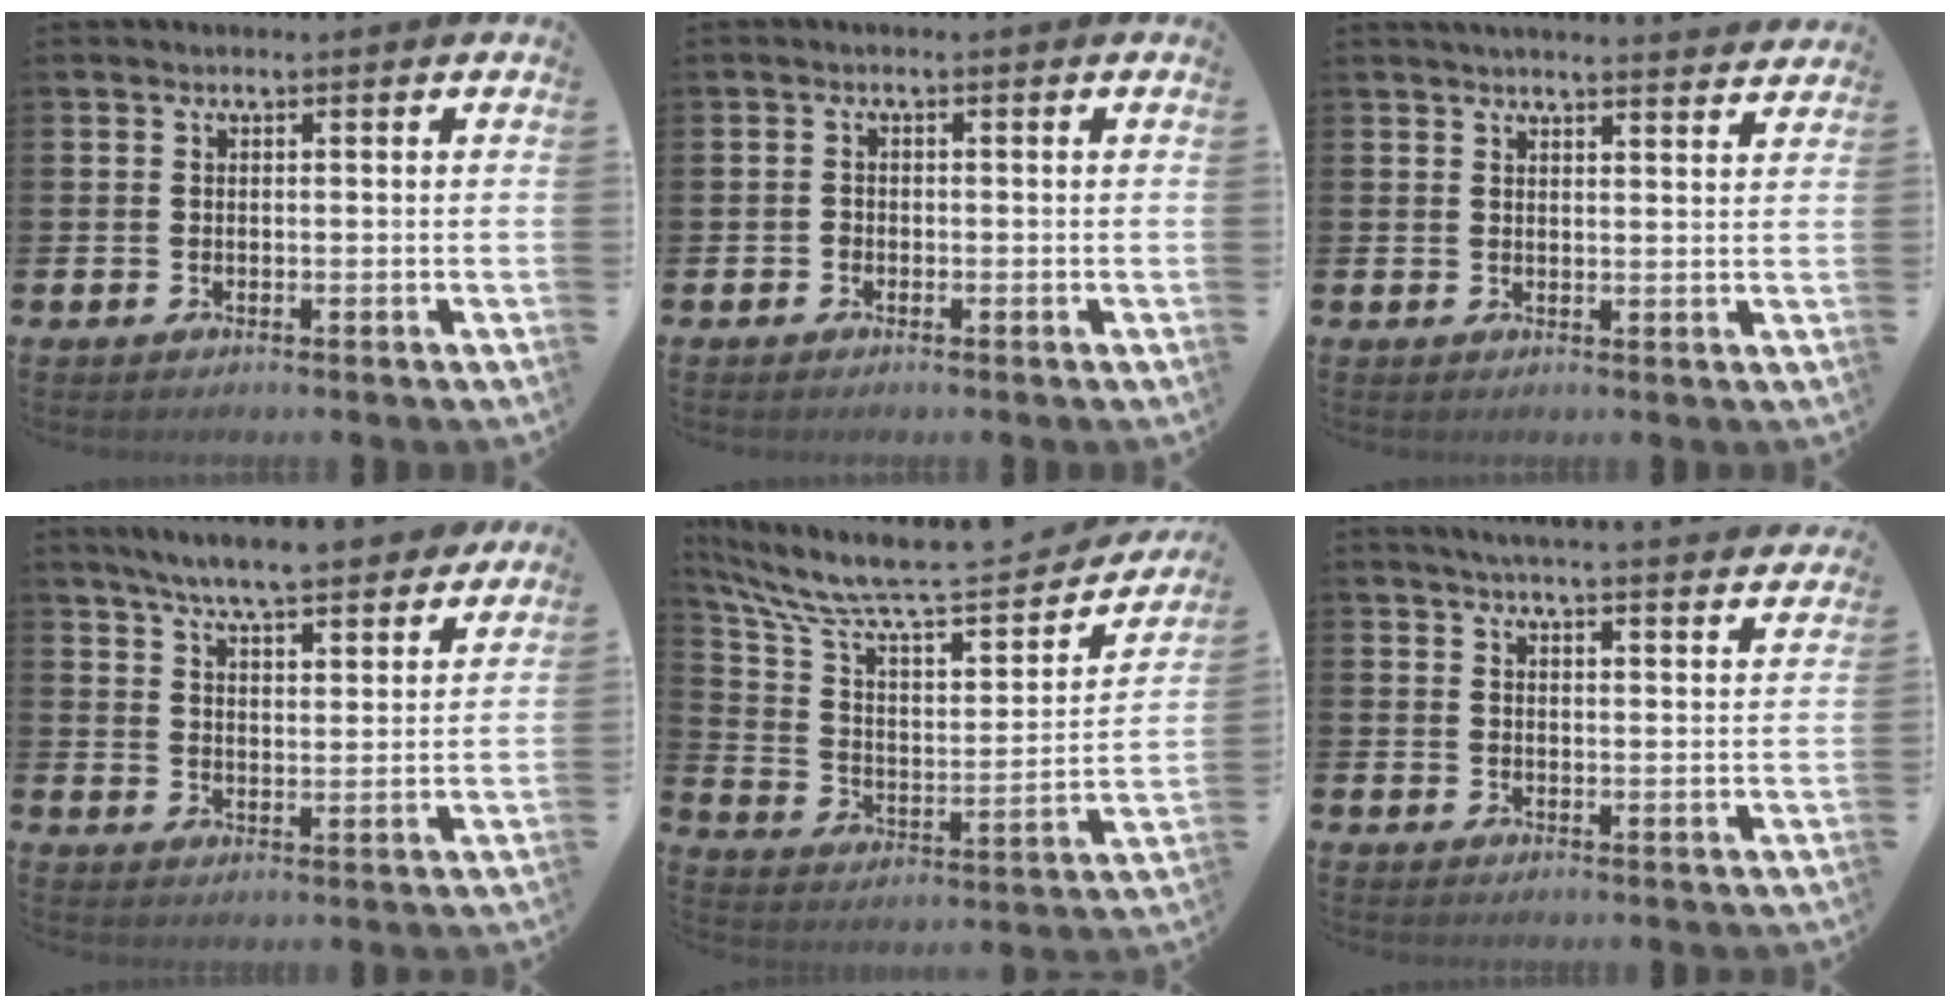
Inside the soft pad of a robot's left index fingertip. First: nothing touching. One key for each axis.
{"total": 1.0, "fx": -0.6, "fy": 0.7, "fz": 0.1, "tx": 0.005, "ty": 0.001, "tz": -0.016}
{"total": 3.3, "fx": 3.3, "fy": -0.2, "fz": 0.3, "tx": -0.001, "ty": -0.022, "tz": 0.058}
{"total": 7.3, "fx": 7.0, "fy": 0.4, "fz": 2.0, "tx": -0.058, "ty": -0.045, "tz": 0.123}
{"total": 8.0, "fx": 7.0, "fy": 2.2, "fz": 3.3, "tx": -0.097, "ty": -0.071, "tz": 0.111}
{"total": 4.9, "fx": 4.8, "fy": -0.6, "fz": 1.0, "tx": -0.020, "ty": -0.034, "tz": 0.082}